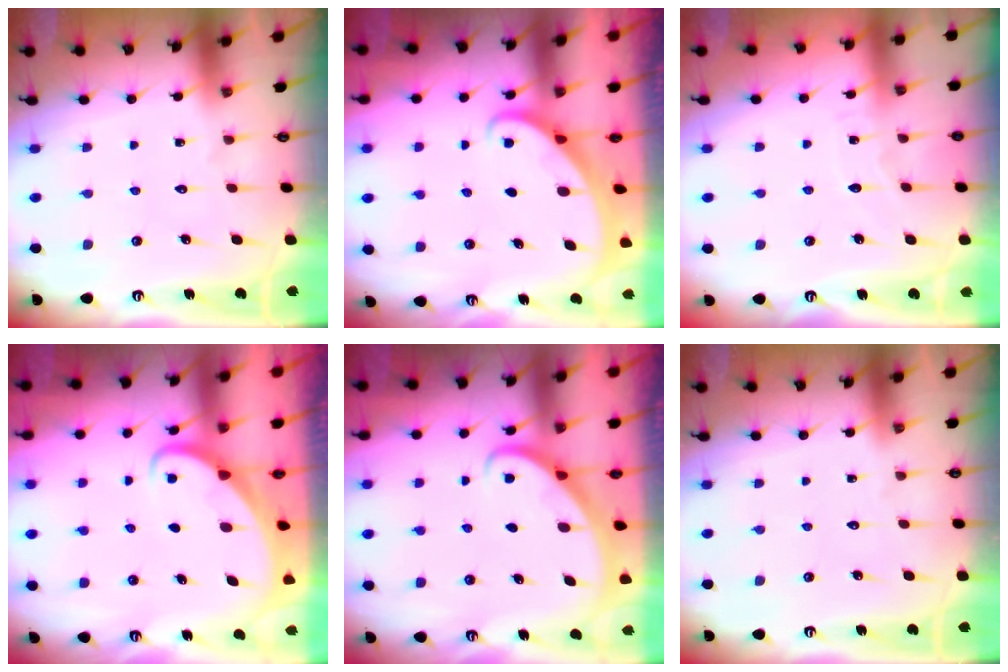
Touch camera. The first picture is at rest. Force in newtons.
{"total": 1.6, "press": 1.5, "slide": 0.1}
{"total": 4.0, "press": 4.0, "slide": 0.4}
{"total": 2.1, "press": 2.1, "slide": 0.2}
{"total": 2.8, "press": 2.8, "slide": 0.2}
{"total": 0.0}